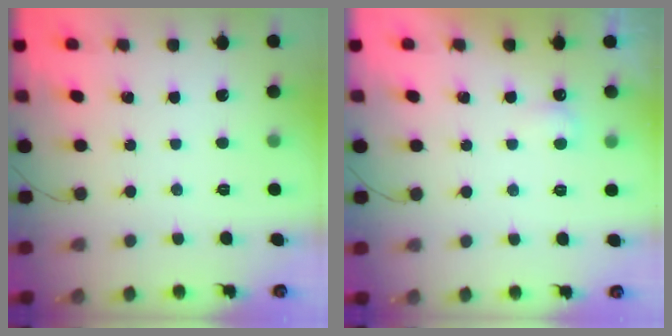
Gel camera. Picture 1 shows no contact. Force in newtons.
{"total": 2.4, "press": 2.4, "slide": 0.6}